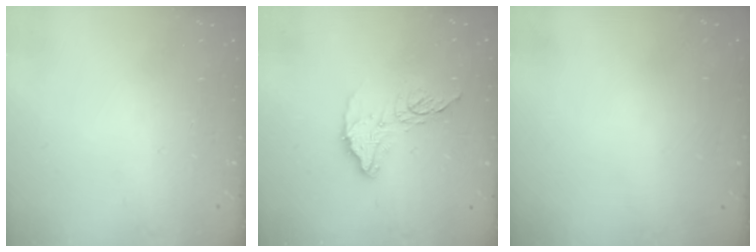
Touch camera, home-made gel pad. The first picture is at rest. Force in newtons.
{"total": 11.4, "press": 11.4, "slide": 0.9}
{"total": 3.0, "press": 3.0, "slide": 0.1}